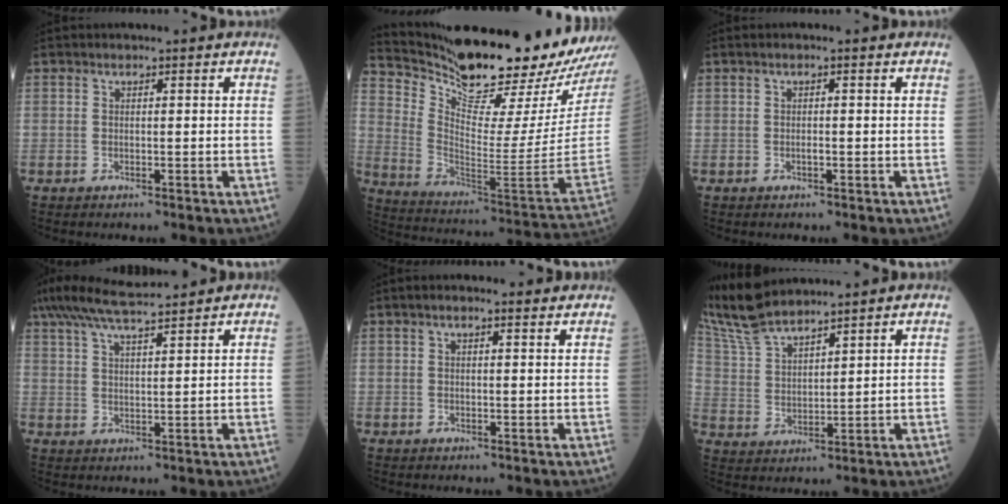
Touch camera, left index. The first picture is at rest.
{"total": 26.5, "force": [23.1, 0.8, 13.0], "torque": [-0.232, -0.102, 0.345]}
{"total": 0.7, "force": [-0.1, 0.0, 0.7], "torque": [-0.015, 0.000, -0.003]}
{"total": 9.9, "force": [8.8, -0.2, 4.4], "torque": [-0.087, 0.028, 0.151]}
{"total": 3.4, "force": [2.6, 0.7, 2.1], "torque": [-0.035, 0.025, 0.038]}
{"total": 9.7, "force": [9.0, 1.0, 3.4], "torque": [-0.092, 0.018, 0.191]}